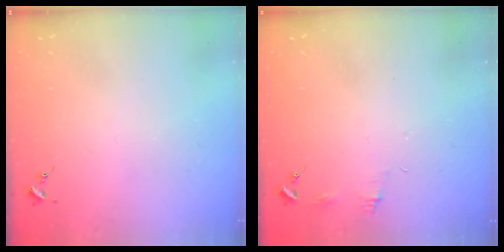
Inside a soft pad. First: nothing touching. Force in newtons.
{"total": 4.5, "press": 4.5, "slide": 0.5}